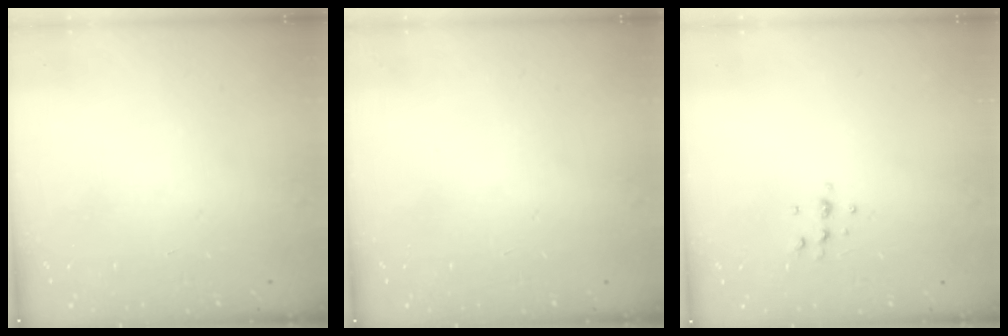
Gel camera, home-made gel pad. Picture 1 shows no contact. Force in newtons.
{"total": 0.0}
{"total": 5.4, "press": 5.3, "slide": 1.1}